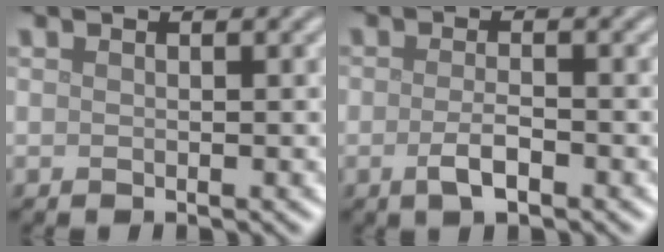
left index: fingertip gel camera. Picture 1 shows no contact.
{"total": 2.2, "force": [-1.1, 0.7, 1.8], "torque": [-0.039, -0.002, -0.022]}